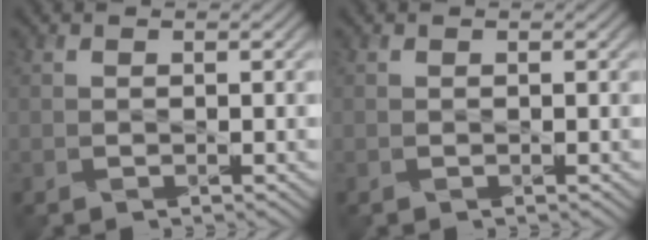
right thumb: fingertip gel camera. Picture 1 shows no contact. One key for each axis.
{"total": 0.0}